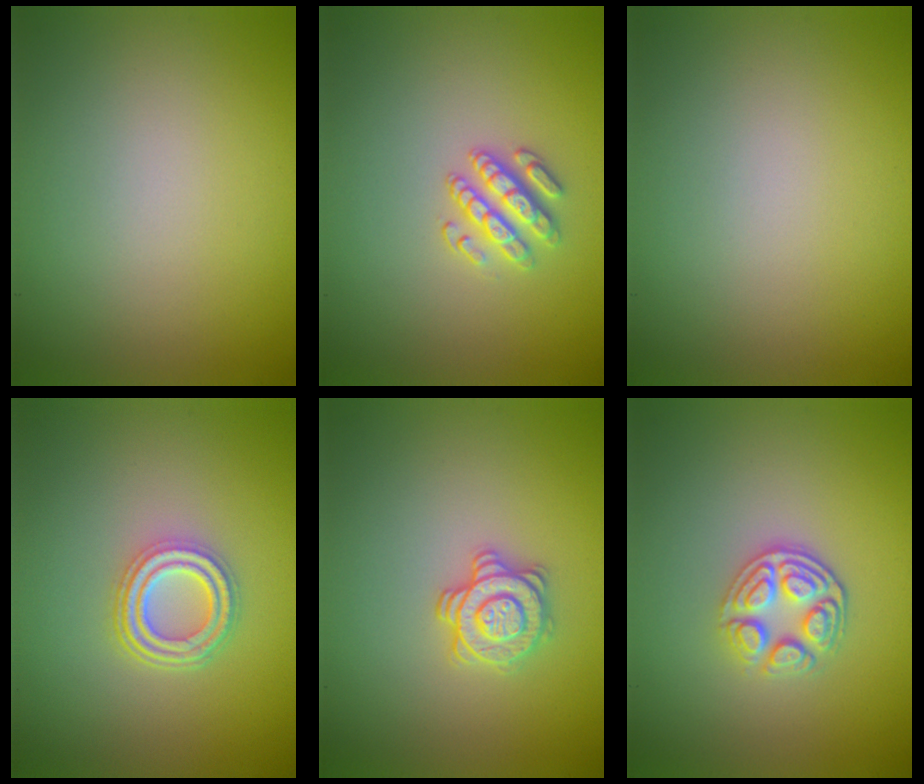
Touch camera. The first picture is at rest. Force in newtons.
{"total": 2.7, "press": 2.5, "slide": 1.0}
{"total": 0.0}
{"total": 3.8, "press": 3.0, "slide": 2.4}
{"total": 2.8, "press": 2.7, "slide": 0.9}
{"total": 3.5, "press": 3.0, "slide": 1.8}